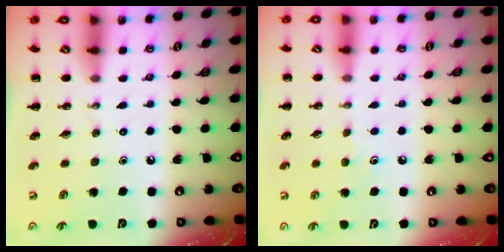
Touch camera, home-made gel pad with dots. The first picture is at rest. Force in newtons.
{"total": 3.9, "press": 3.7, "slide": 1.4}